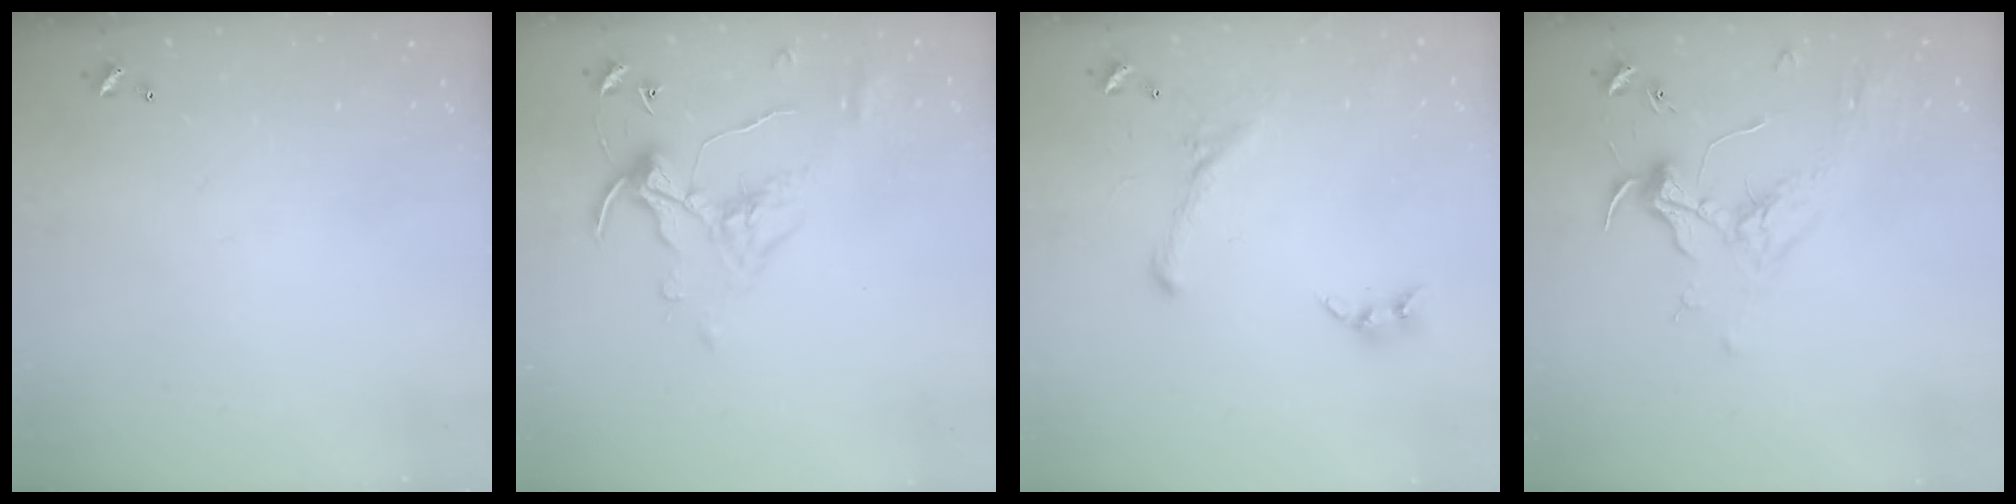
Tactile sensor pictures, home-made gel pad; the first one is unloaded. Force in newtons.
{"total": 1.1, "press": 0.6, "slide": 0.9}
{"total": 1.4, "press": 0.6, "slide": 1.2}
{"total": 1.8, "press": 1.6, "slide": 0.8}